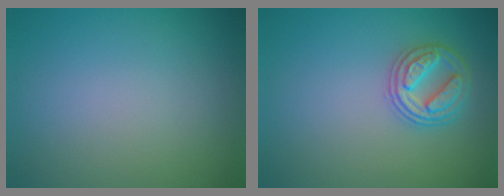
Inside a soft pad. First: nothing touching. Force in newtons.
{"total": 2.9, "press": 2.9, "slide": 0.4}